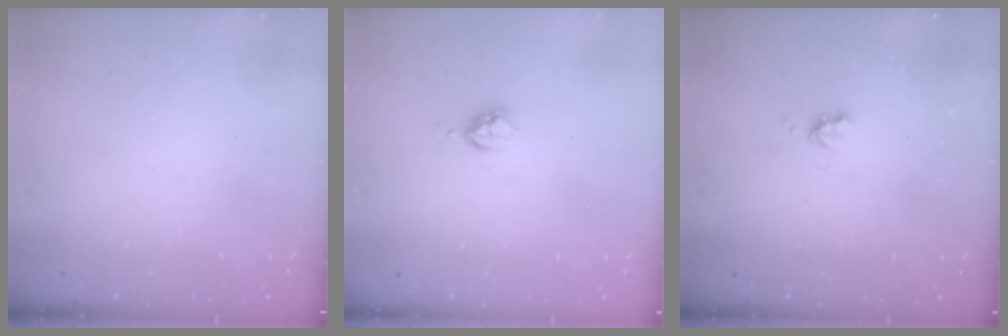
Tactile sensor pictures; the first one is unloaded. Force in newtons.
{"total": 5.1, "press": 5.1, "slide": 0.5}
{"total": 3.3, "press": 3.3, "slide": 0.5}